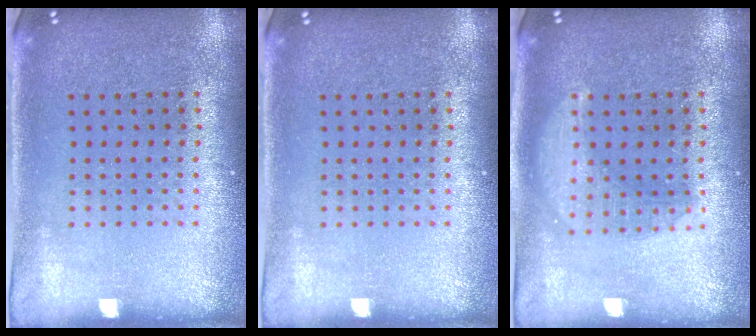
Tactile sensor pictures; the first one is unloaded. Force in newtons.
{"total": 0.0}
{"total": 2.6, "press": 2.6, "slide": 0.4}